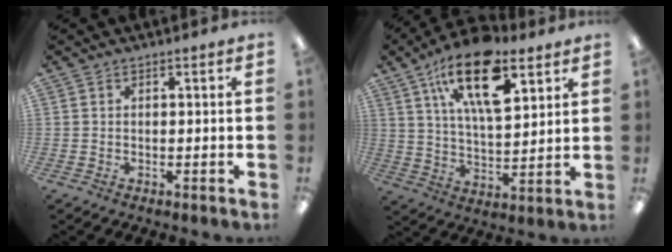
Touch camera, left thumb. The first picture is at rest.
{"total": 19.4, "force": [10.9, 8.5, 13.7], "torque": [-0.218, -0.044, 0.182]}